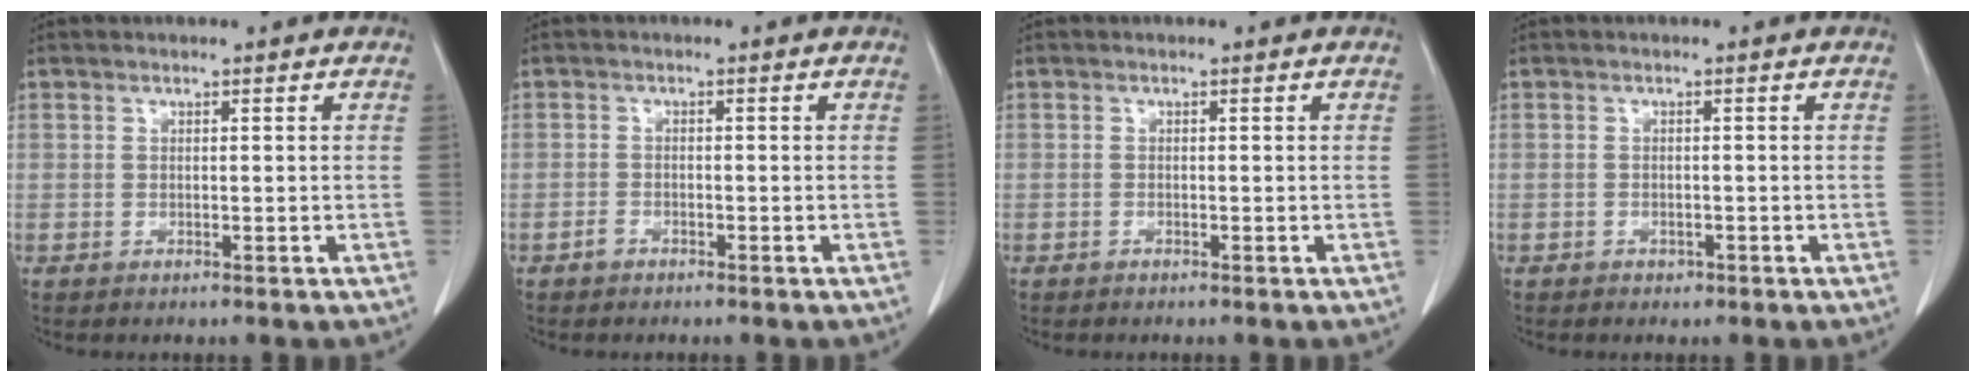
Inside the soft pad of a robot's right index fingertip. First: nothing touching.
{"total": 1.2, "force": [-0.9, 0.8, 0.3], "torque": [-0.007, 0.002, -0.018]}
{"total": 0.0}
{"total": 1.1, "force": [-0.7, 0.8, 0.2], "torque": [-0.006, 0.002, -0.009]}